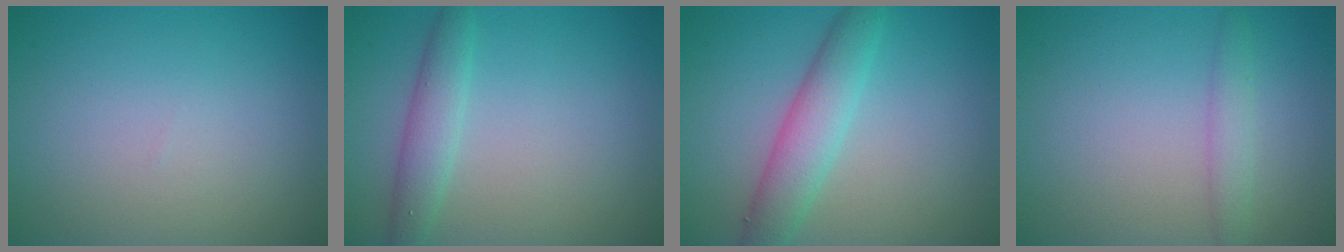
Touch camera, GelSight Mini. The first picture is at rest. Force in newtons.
{"total": 2.6, "press": 2.6, "slide": 0.1}
{"total": 4.2, "press": 4.2, "slide": 0.1}
{"total": 1.8, "press": 1.8, "slide": 0.1}